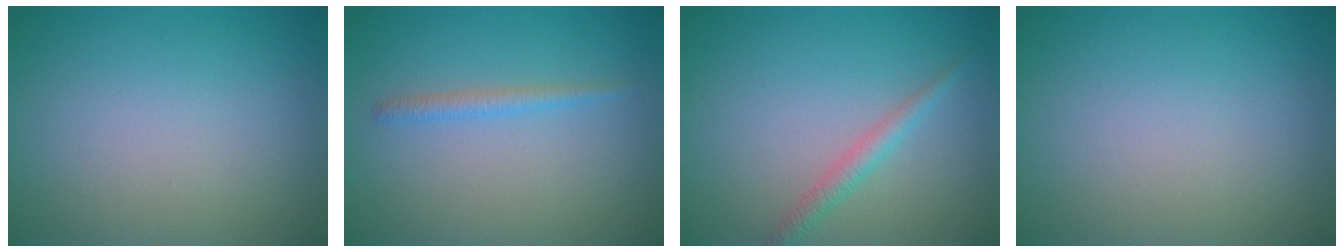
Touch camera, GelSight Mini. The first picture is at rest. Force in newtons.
{"total": 1.3, "press": 1.3, "slide": 0.0}
{"total": 1.7, "press": 1.7, "slide": 0.0}
{"total": 0.0}